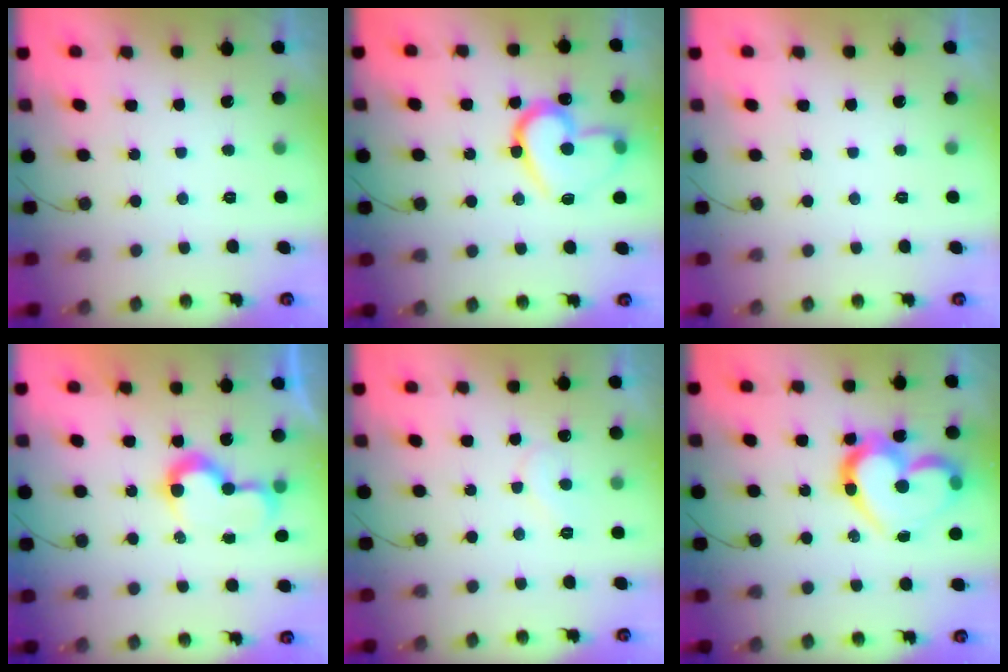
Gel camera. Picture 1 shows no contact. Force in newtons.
{"total": 17.4, "press": 17.3, "slide": 1.9}
{"total": 0.0}
{"total": 7.6, "press": 7.6, "slide": 0.3}
{"total": 5.2, "press": 5.2, "slide": 0.5}
{"total": 17.6, "press": 17.5, "slide": 1.6}